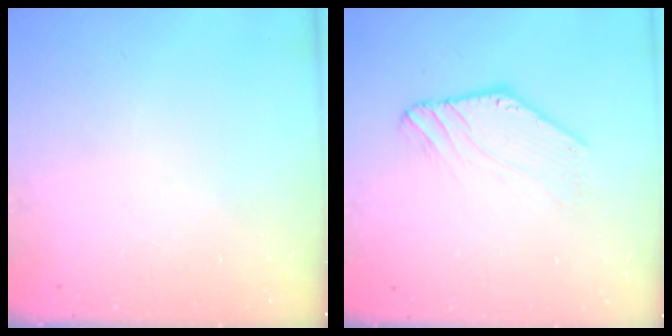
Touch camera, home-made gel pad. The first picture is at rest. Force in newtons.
{"total": 0.9, "press": 0.9, "slide": 0.2}